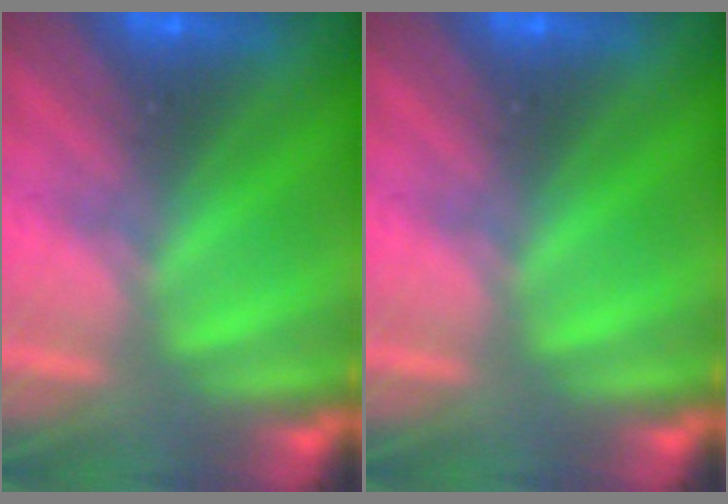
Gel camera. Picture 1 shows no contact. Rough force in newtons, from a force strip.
{"total": 0.0}